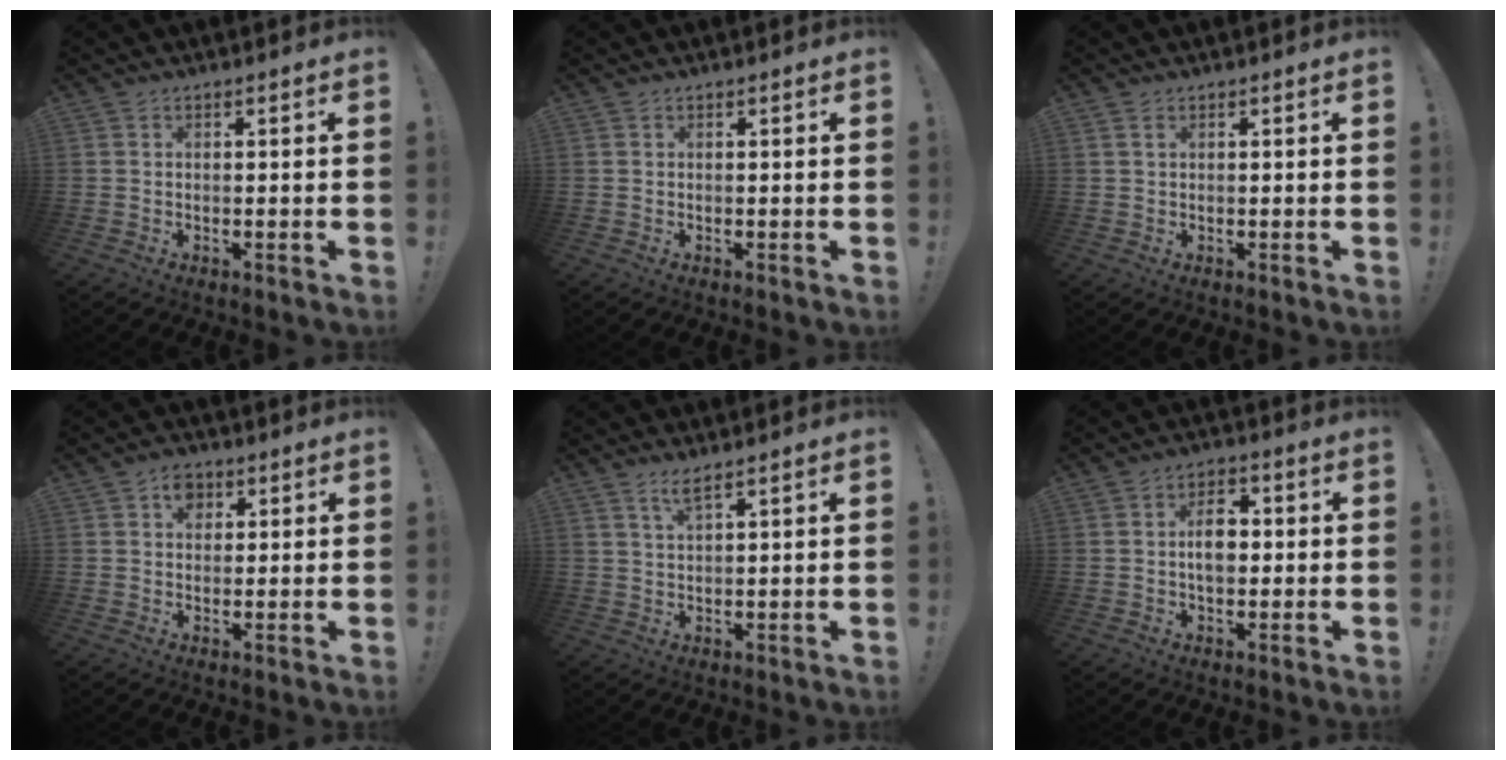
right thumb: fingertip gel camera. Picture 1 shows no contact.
{"total": 0.0}
{"total": 0.9, "force": [0.5, 0.5, 0.6], "torque": [-0.008, -0.001, 0.009]}
{"total": 4.8, "force": [1.9, 3.9, 2.2], "torque": [-0.025, -0.001, 0.032]}
{"total": 3.6, "force": [2.5, 0.4, 2.5], "torque": [-0.051, -0.008, 0.043]}
{"total": 7.5, "force": [0.2, 5.0, 5.6], "torque": [-0.085, 0.008, -0.002]}